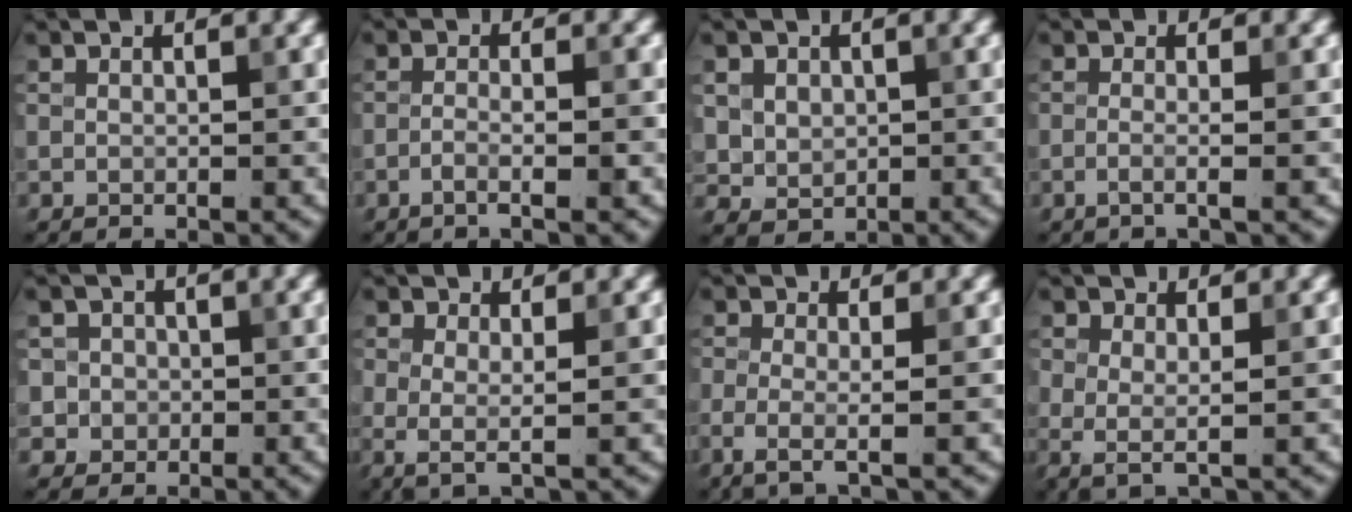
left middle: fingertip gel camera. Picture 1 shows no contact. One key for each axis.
{"total": 2.4, "fx": -1.0, "fy": 0.4, "fz": 2.2, "tx": -0.031, "ty": 0.007, "tz": -0.027}
{"total": 2.9, "fx": 0.7, "fy": 2.6, "fz": 1.1, "tx": -0.032, "ty": -0.006, "tz": 0.027}
{"total": 2.0, "fx": -0.5, "fy": 0.6, "fz": 1.8, "tx": -0.024, "ty": -0.003, "tz": -0.020}
{"total": 3.1, "fx": 0.2, "fy": 3.0, "fz": 0.7, "tx": 0.007, "ty": 0.012, "tz": -0.003}
{"total": 2.2, "fx": -0.2, "fy": 0.5, "fz": 2.1, "tx": -0.040, "ty": -0.008, "tz": -0.004}
{"total": 2.7, "fx": -0.9, "fy": 0.7, "fz": 2.4, "tx": -0.046, "ty": -0.010, "tz": -0.024}
{"total": 2.0, "fx": -0.1, "fy": 0.7, "fz": 1.9, "tx": -0.036, "ty": -0.007, "tz": -0.002}